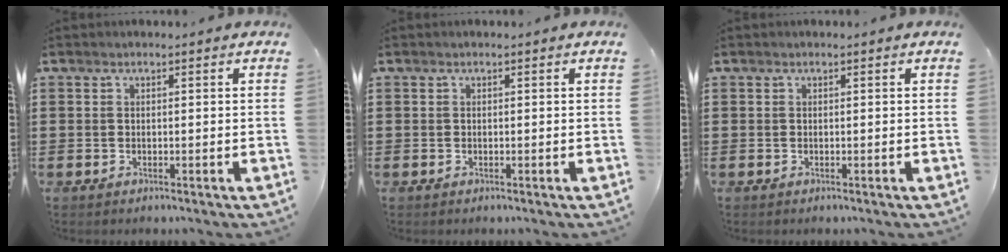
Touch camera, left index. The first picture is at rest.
{"total": 0.0}
{"total": 0.0}